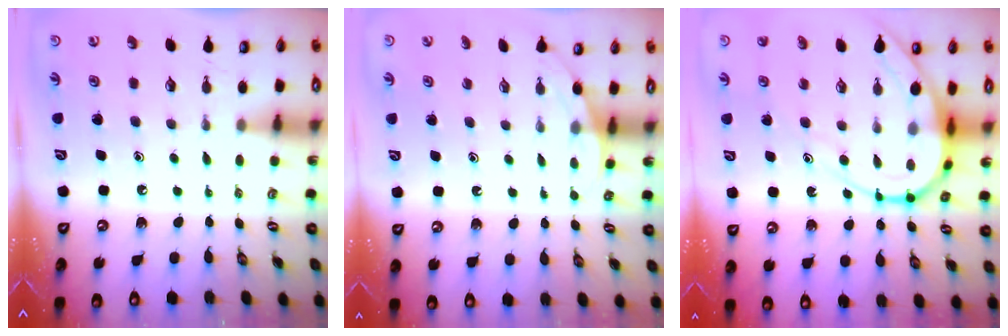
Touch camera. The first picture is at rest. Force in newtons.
{"total": 2.6, "press": 2.6, "slide": 0.2}
{"total": 12.8, "press": 12.8, "slide": 1.3}